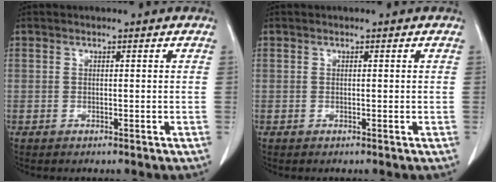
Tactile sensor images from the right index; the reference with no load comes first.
{"total": 0.0}